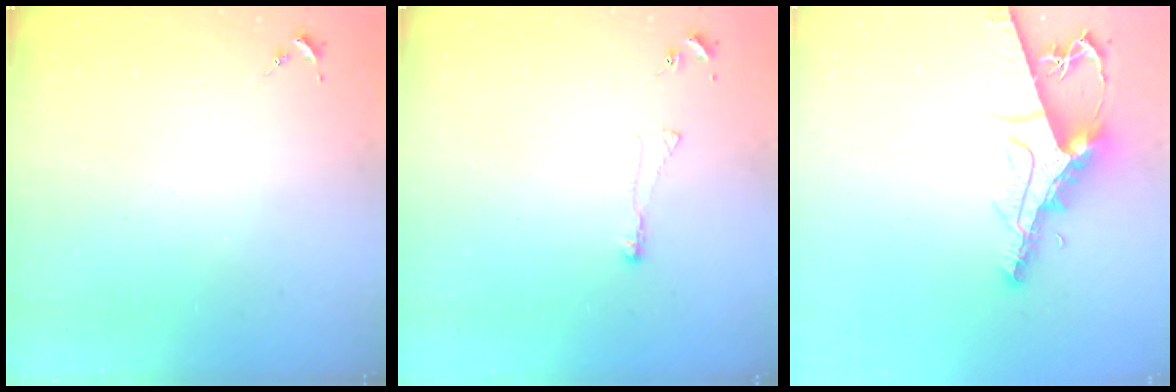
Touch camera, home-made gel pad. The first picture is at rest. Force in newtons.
{"total": 3.0, "press": 2.9, "slide": 0.6}
{"total": 12.6, "press": 12.5, "slide": 1.1}